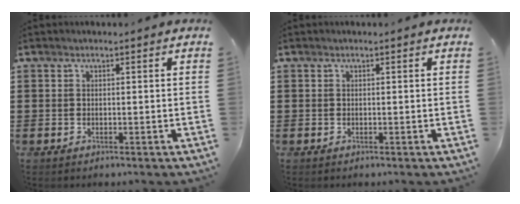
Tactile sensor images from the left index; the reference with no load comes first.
{"total": 0.0}